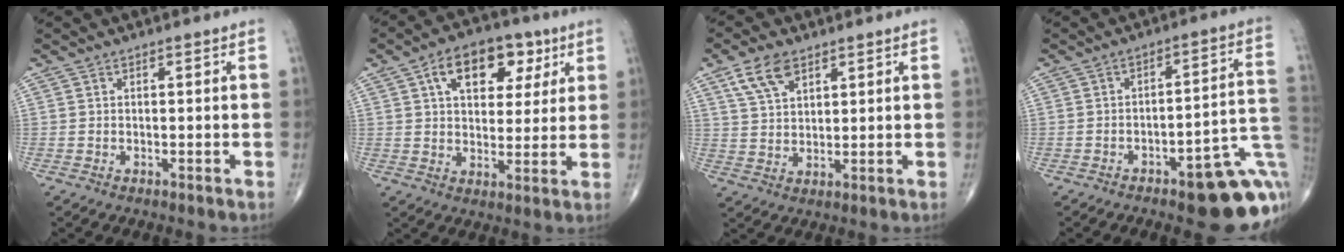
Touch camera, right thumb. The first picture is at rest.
{"total": 13.8, "force": [5.7, 8.4, 9.3], "torque": [-0.107, -0.002, 0.089]}
{"total": 7.1, "force": [4.1, 3.9, 4.4], "torque": [-0.074, -0.013, 0.081]}
{"total": 17.5, "force": [-6.7, 6.1, 15.0], "torque": [-0.112, 0.048, -0.073]}